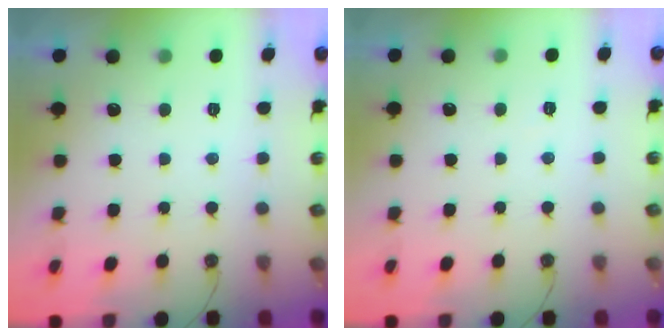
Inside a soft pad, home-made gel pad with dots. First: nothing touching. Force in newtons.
{"total": 2.1, "press": 2.1, "slide": 0.5}